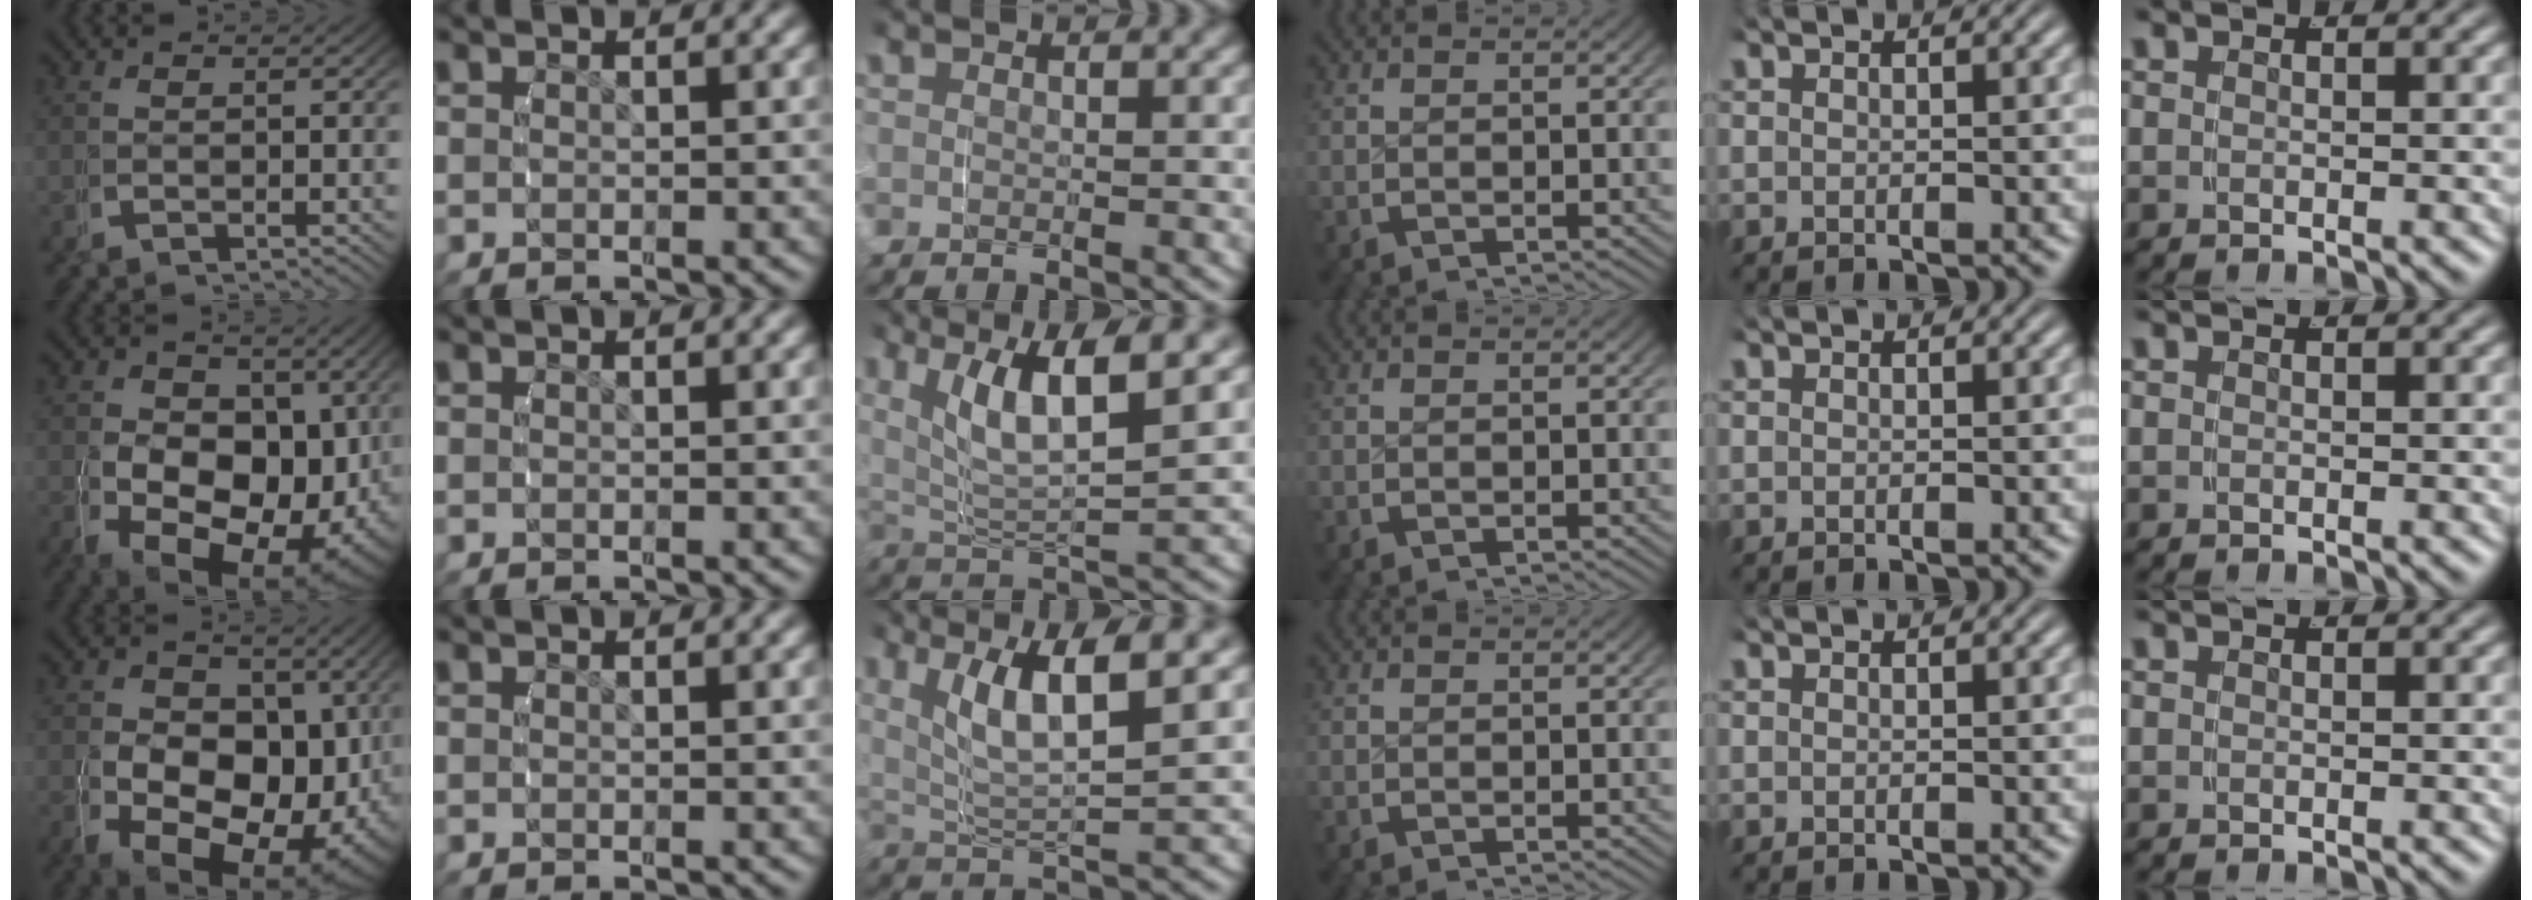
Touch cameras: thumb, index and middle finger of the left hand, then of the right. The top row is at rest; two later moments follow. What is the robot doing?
{"motion": "grasp_and_lifting", "object": "water bottle"}